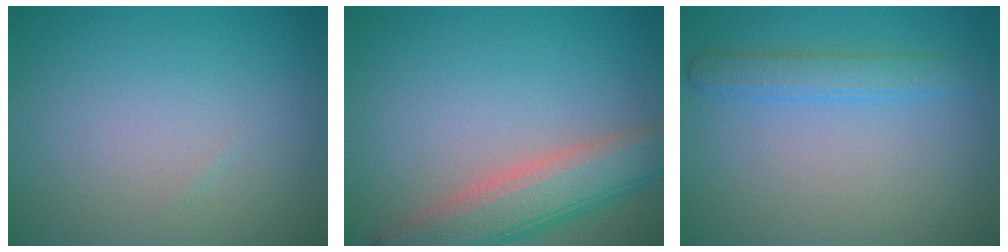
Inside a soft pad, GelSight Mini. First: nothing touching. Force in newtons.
{"total": 6.1, "press": 6.1, "slide": 0.3}
{"total": 2.2, "press": 2.2, "slide": 0.2}